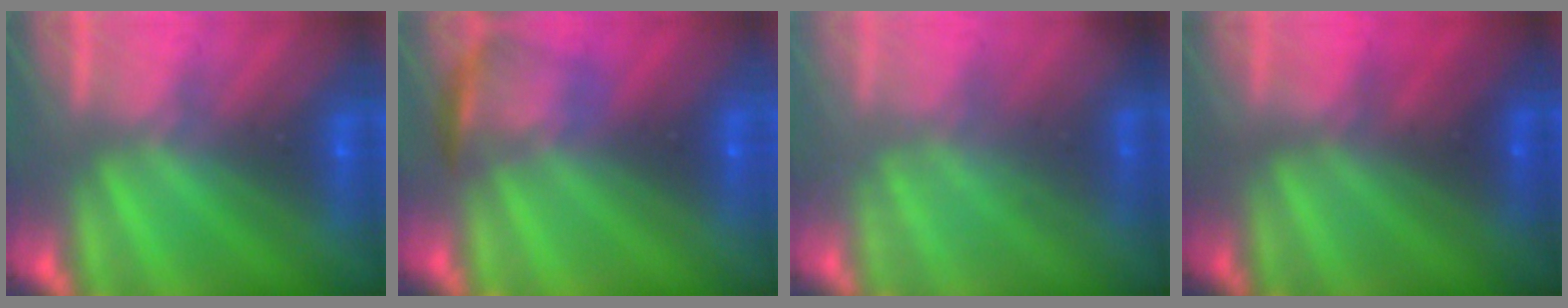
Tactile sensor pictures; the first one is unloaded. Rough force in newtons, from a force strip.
{"total": 7.0}
{"total": 2.7}
{"total": 2.0}